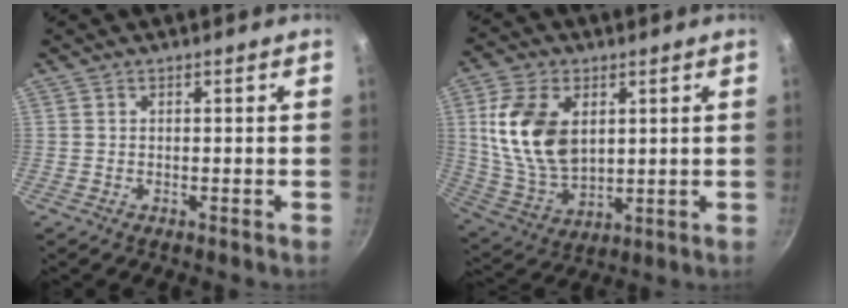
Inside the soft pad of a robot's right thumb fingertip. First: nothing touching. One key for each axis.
{"total": 15.6, "fx": 3.5, "fy": 9.9, "fz": 11.5, "tx": -0.202, "ty": -0.019, "tz": 0.081}